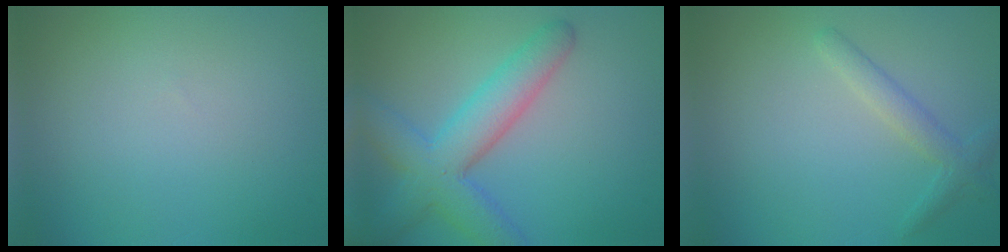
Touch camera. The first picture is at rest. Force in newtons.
{"total": 6.5, "press": 6.5, "slide": 0.1}
{"total": 2.0, "press": 2.0, "slide": 0.1}